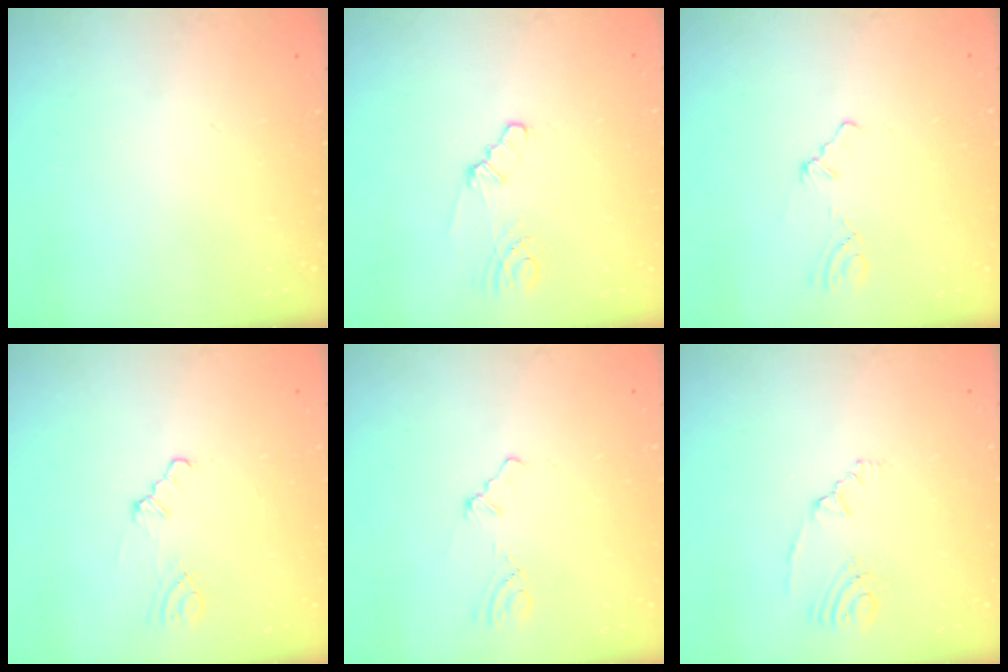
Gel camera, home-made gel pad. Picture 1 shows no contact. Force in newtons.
{"total": 2.3, "press": 2.3, "slide": 0.4}
{"total": 1.0, "press": 0.9, "slide": 0.2}
{"total": 1.0, "press": 1.0, "slide": 0.2}
{"total": 1.0, "press": 0.9, "slide": 0.2}
{"total": 2.8, "press": 2.0, "slide": 2.0}